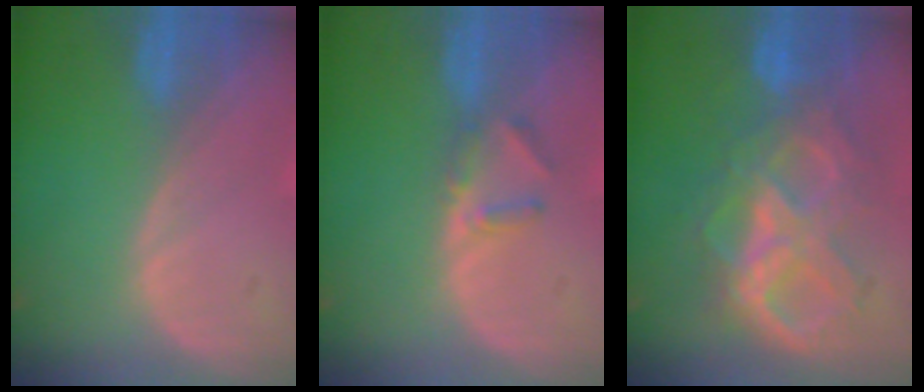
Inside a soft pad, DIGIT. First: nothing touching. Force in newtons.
{"total": 2.9, "press": 2.6, "slide": 1.1}
{"total": 10.1, "press": 10.0, "slide": 1.2}